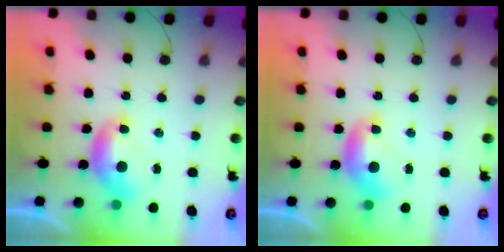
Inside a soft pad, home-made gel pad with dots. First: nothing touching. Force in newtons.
{"total": 0.0}